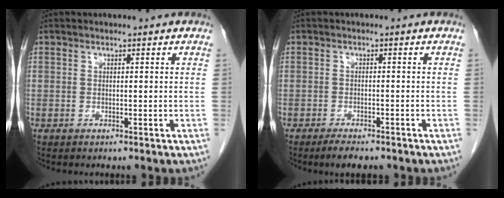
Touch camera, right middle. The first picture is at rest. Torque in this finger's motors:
{"motor_torque": [0.57, -0.36, 0.01, 0.03]}